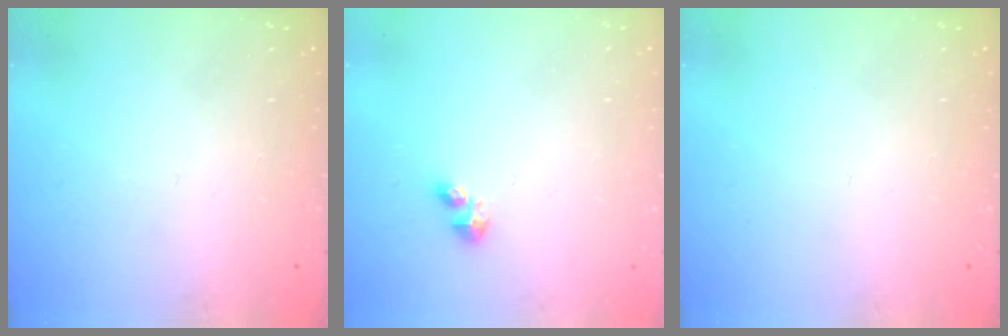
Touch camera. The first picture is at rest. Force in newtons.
{"total": 2.3, "press": 2.2, "slide": 0.5}
{"total": 0.0}